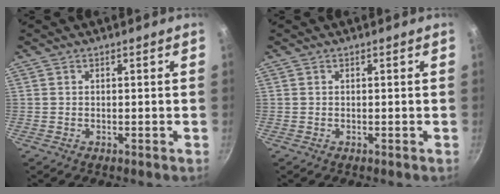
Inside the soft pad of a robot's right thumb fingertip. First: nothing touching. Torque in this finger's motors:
{"motor_torque": [-0.02, 0.02, 0.00, 0.00, 0.00]}